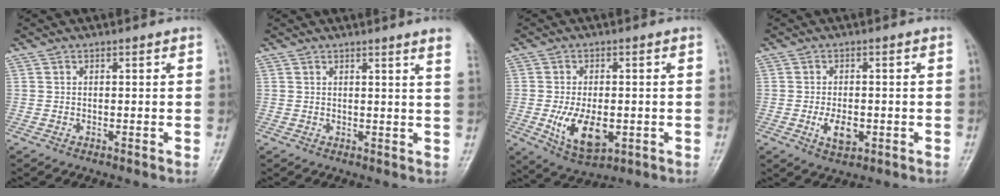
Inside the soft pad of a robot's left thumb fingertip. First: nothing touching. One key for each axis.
{"total": 4.7, "fx": 3.4, "fy": -0.8, "fz": 3.2, "tx": -0.040, "ty": -0.015, "tz": 0.031}
{"total": 9.7, "fx": -2.1, "fy": 5.3, "fz": 7.9, "tx": -0.133, "ty": -0.007, "tz": -0.024}
{"total": 4.8, "fx": -1.3, "fy": 2.7, "fz": 3.8, "tx": -0.062, "ty": -0.001, "tz": -0.017}